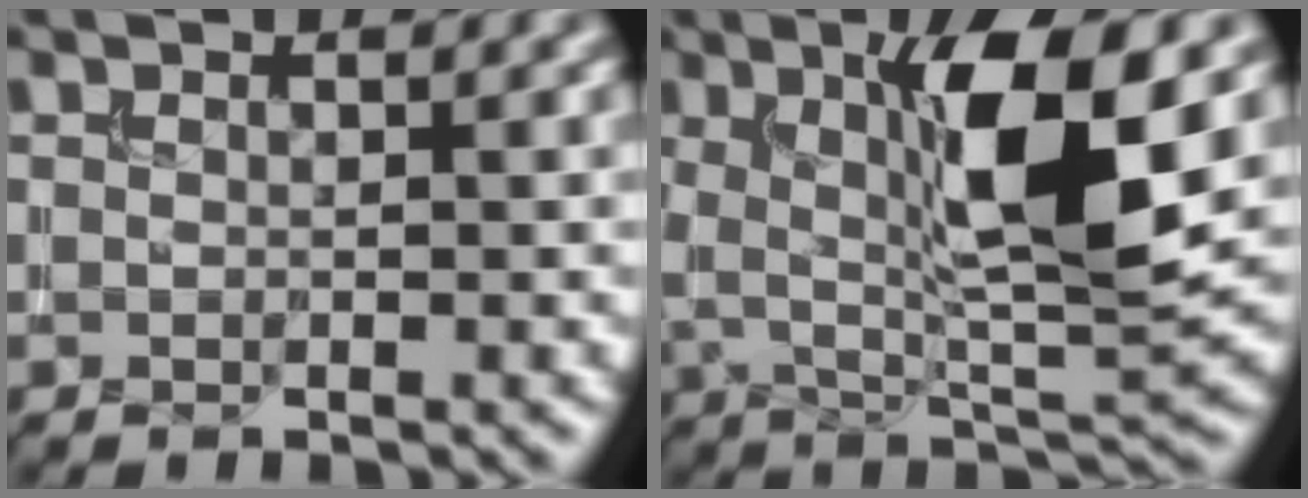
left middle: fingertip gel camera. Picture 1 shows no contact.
{"total": 9.5, "force": [1.8, 2.6, 9.0], "torque": [-0.157, -0.006, 0.032]}